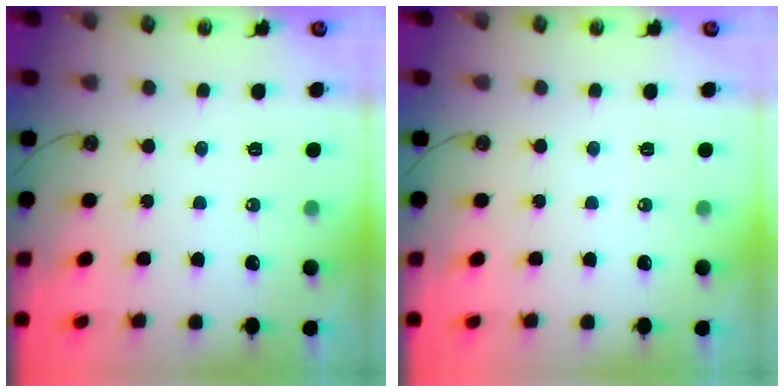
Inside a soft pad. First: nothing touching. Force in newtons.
{"total": 0.0}